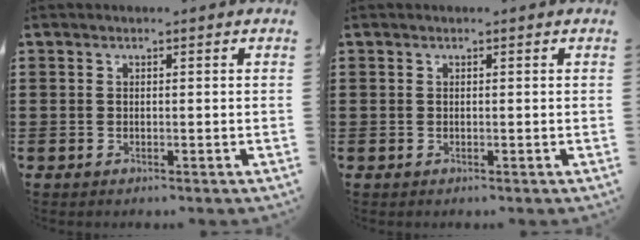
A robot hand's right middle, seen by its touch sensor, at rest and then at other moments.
{"total": 0.0}